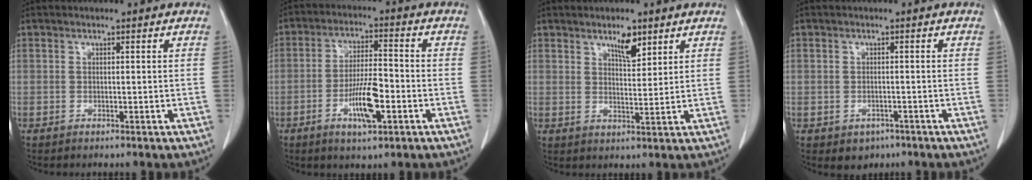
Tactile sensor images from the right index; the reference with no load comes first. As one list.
[{"total": 8.3, "force": [-3.1, 1.9, 7.5], "torque": [-0.142, -0.001, -0.051]}, {"total": 4.2, "force": [2.8, 1.0, 2.9], "torque": [-0.048, -0.002, 0.047]}, {"total": 2.5, "force": [-1.3, 2.0, 0.7], "torque": [-0.002, 0.005, -0.011]}]